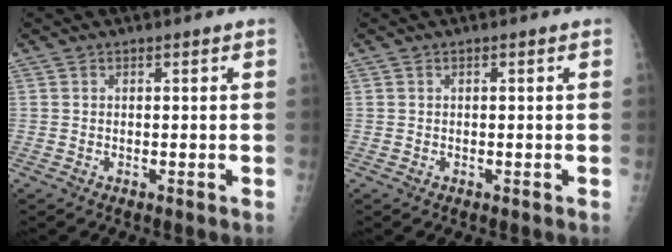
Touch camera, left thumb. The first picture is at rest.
{"total": 0.0}